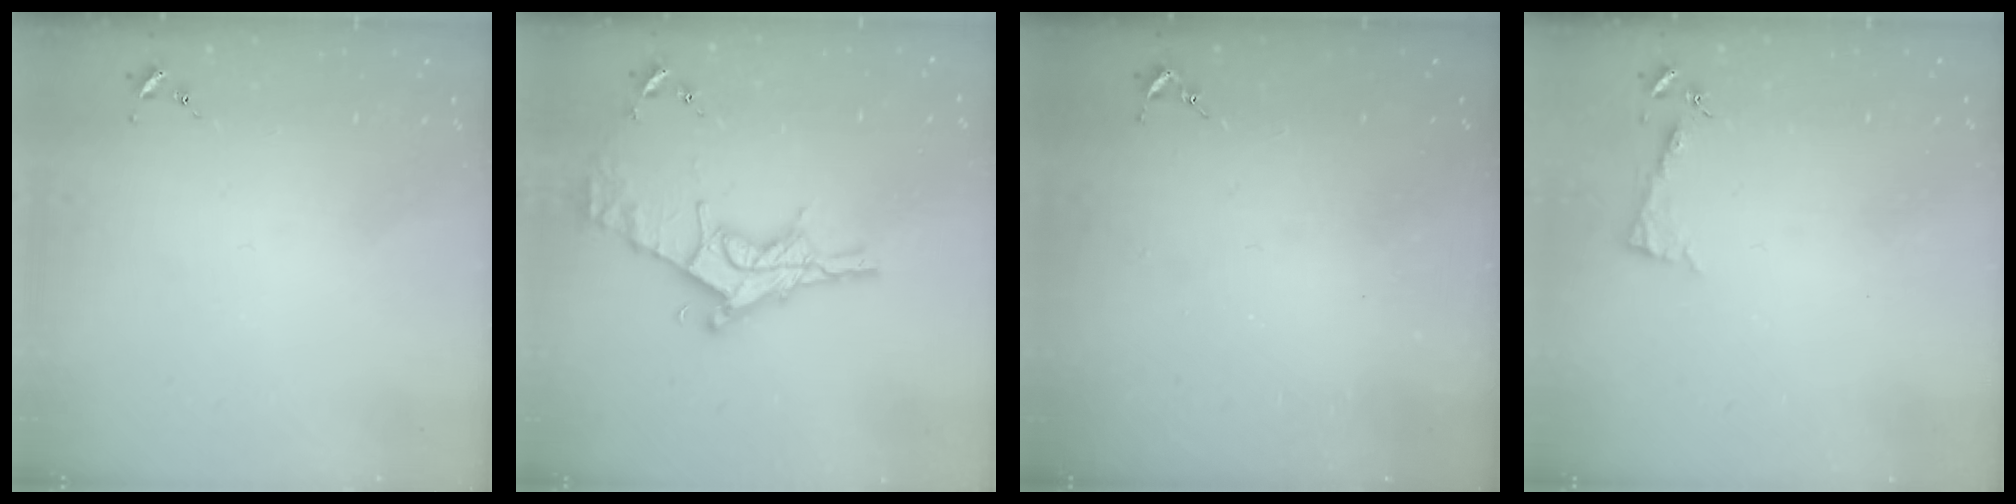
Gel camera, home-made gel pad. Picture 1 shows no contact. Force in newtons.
{"total": 19.0, "press": 18.9, "slide": 1.3}
{"total": 2.6, "press": 2.5, "slide": 0.3}
{"total": 3.9, "press": 3.9, "slide": 0.4}